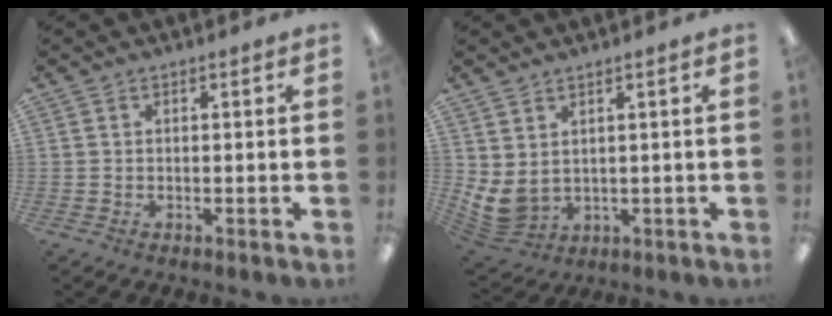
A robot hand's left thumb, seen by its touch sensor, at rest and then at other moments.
{"total": 5.2, "force": [2.1, 3.3, 3.4], "torque": [-0.091, -0.021, 0.040]}